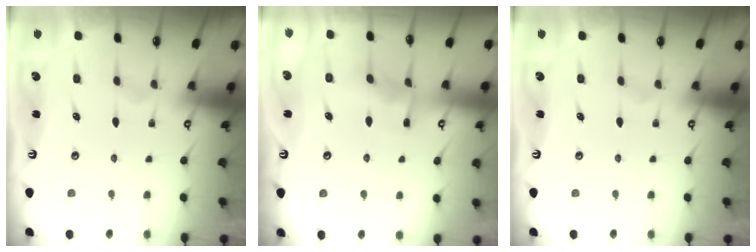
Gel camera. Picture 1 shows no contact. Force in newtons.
{"total": 6.5, "press": 6.5, "slide": 0.6}
{"total": 0.0}